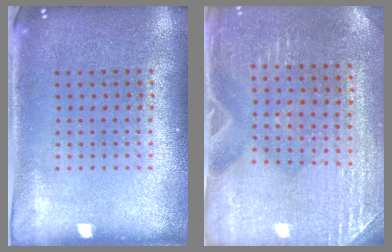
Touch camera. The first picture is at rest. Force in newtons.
{"total": 2.9, "press": 2.8, "slide": 0.4}